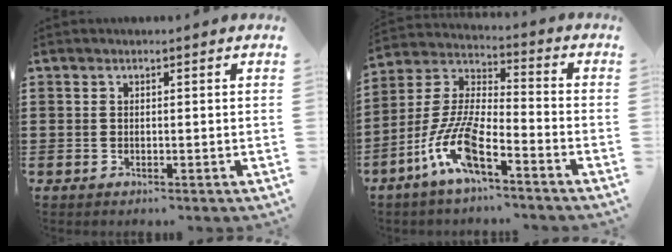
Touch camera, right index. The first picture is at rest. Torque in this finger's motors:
{"motor_torque": [1.50, 0.64, 0.51, 0.21]}